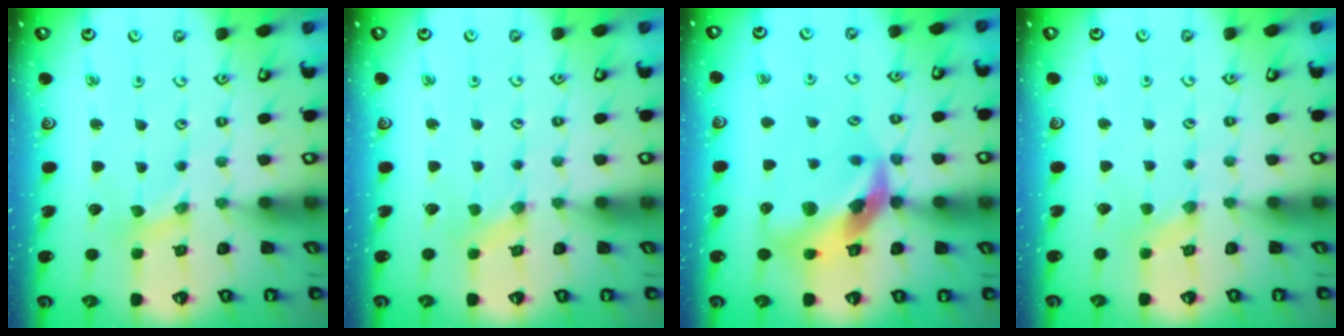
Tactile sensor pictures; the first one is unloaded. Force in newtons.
{"total": 0.0}
{"total": 15.2, "press": 15.0, "slide": 2.2}
{"total": 1.5, "press": 1.5, "slide": 0.3}